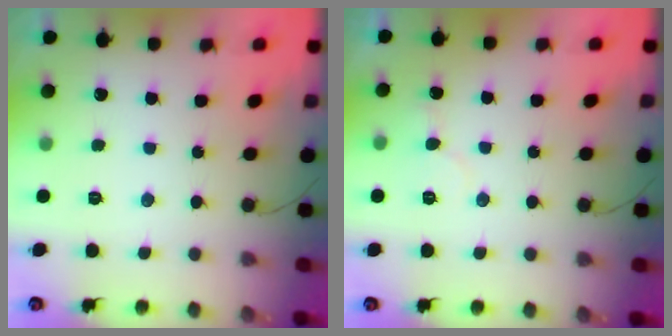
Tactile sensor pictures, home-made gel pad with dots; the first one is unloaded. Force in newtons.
{"total": 5.7, "press": 5.7, "slide": 0.4}